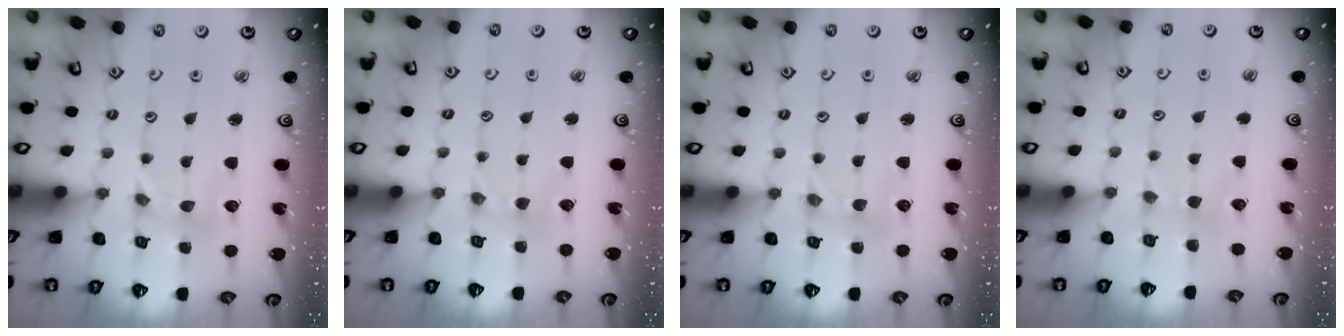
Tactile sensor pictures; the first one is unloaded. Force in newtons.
{"total": 1.1, "press": 1.1, "slide": 0.2}
{"total": 0.0}
{"total": 2.0, "press": 2.0, "slide": 0.3}